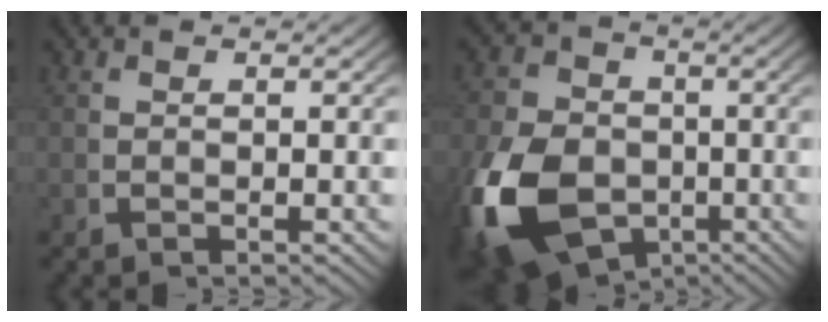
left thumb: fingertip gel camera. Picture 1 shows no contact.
{"total": 13.7, "force": [-4.5, 10.1, 8.1], "torque": [-0.181, -0.062, -0.053]}